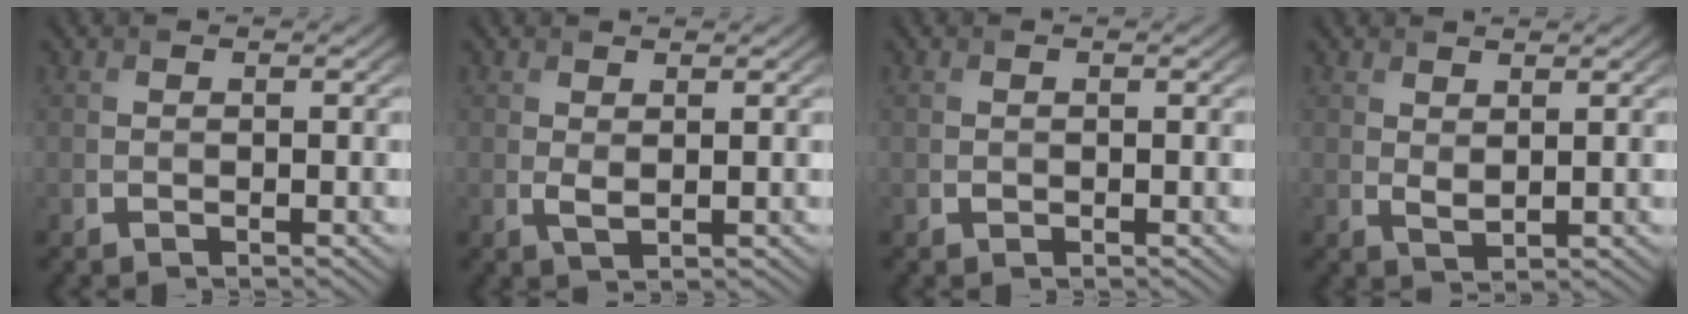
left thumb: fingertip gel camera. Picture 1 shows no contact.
{"total": 1.3, "force": [0.6, 0.4, 1.1], "torque": [-0.028, -0.004, 0.014]}
{"total": 0.0}
{"total": 1.6, "force": [1.2, 0.5, 1.0], "torque": [-0.025, -0.007, 0.026]}